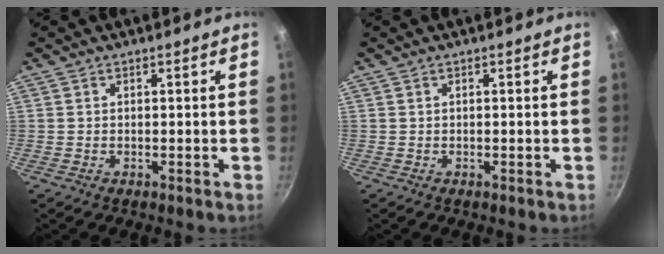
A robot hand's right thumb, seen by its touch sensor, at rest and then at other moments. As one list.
[{"total": 0.0}]